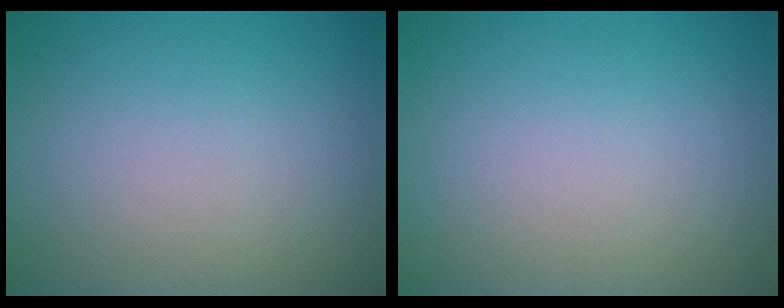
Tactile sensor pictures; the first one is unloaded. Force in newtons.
{"total": 0.0}